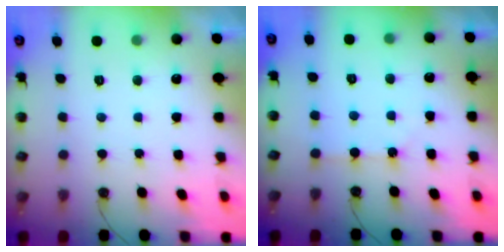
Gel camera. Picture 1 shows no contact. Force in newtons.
{"total": 2.2, "press": 2.1, "slide": 0.3}